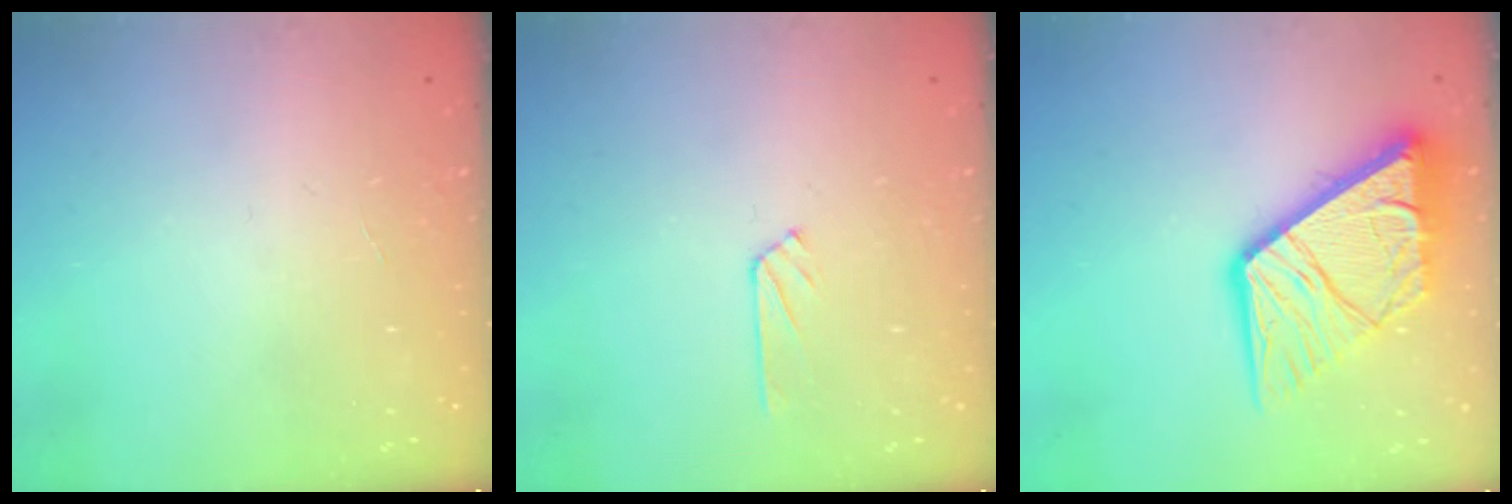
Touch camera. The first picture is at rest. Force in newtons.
{"total": 4.2, "press": 4.2, "slide": 0.5}
{"total": 17.4, "press": 17.3, "slide": 1.9}